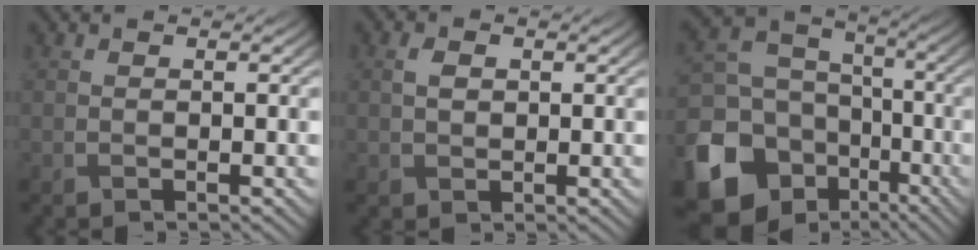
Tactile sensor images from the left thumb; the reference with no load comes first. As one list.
[{"total": 2.1, "force": [0.5, 1.6, 1.4], "torque": [-0.035, 0.000, 0.011]}, {"total": 16.8, "force": [-7.2, 13.6, 6.8], "torque": [-0.229, -0.048, -0.123]}]